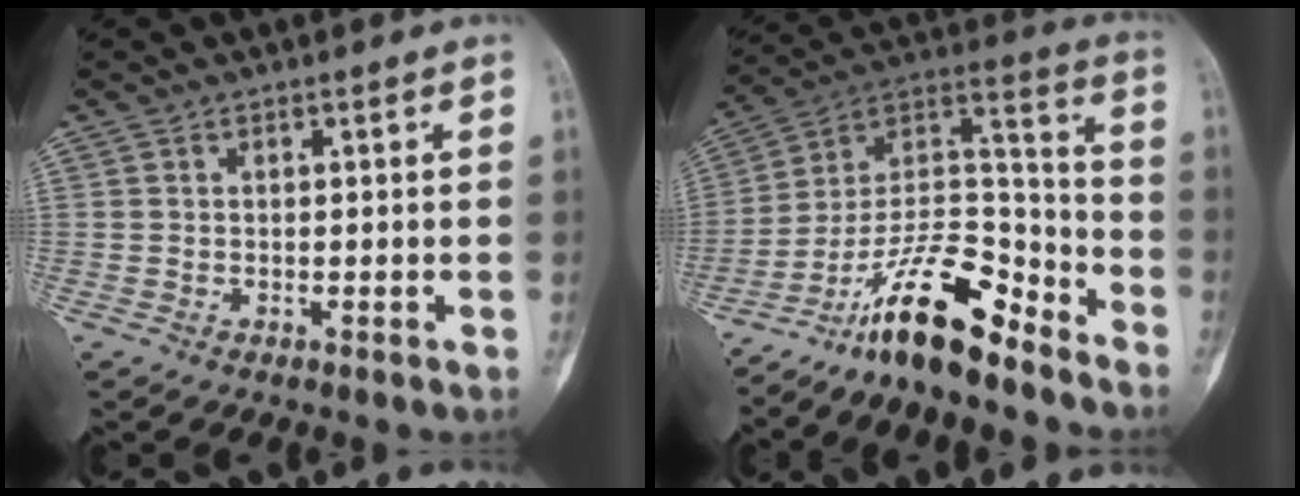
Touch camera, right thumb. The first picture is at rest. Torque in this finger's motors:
{"motor_torque": [0.61, 0.51, 1.63, -1.14, 0.14]}